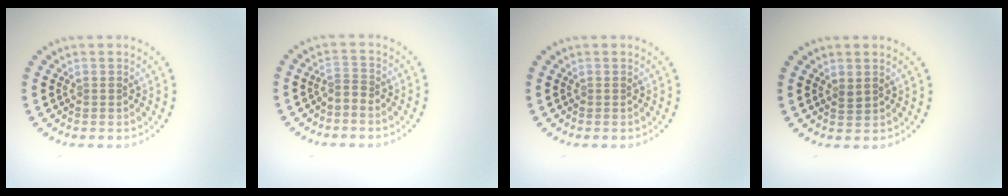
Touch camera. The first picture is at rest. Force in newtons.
{"total": 1.2, "press": 0.5, "slide": 1.0}
{"total": 0.0}
{"total": 0.9, "press": 0.8, "slide": 0.3}